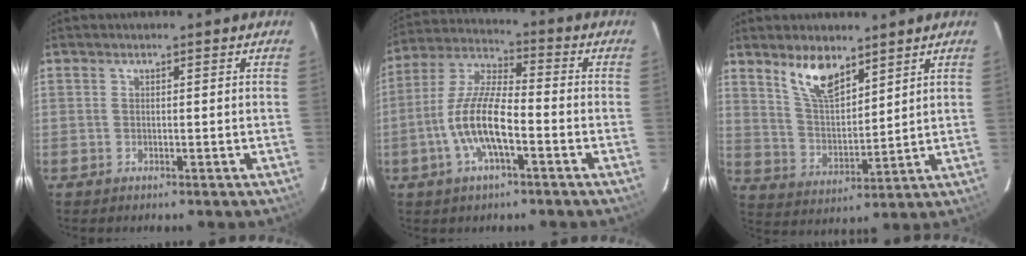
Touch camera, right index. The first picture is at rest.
{"total": 11.8, "force": [-4.1, 3.3, 10.5], "torque": [-0.223, 0.002, -0.077]}
{"total": 9.2, "force": [6.5, 3.4, 5.6], "torque": [-0.099, 0.002, 0.134]}